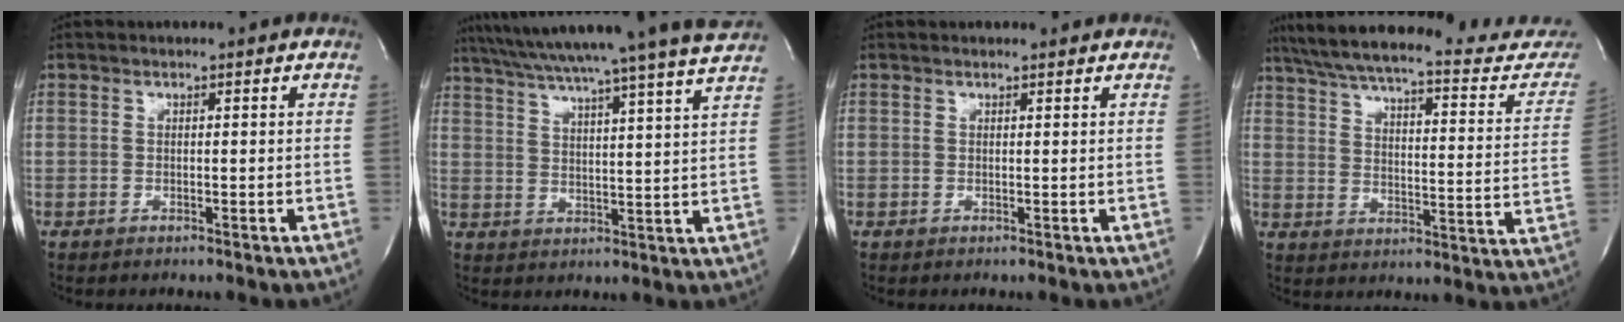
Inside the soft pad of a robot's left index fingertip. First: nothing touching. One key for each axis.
{"total": 23.0, "fx": 20.4, "fy": -2.2, "fz": 10.4, "tx": -0.177, "ty": -0.035, "tz": 0.274}
{"total": 1.8, "fx": 1.8, "fy": 0.2, "fz": 0.5, "tx": -0.011, "ty": 0.007, "tz": 0.016}
{"total": 28.6, "fx": 25.3, "fy": 4.4, "fz": 12.5, "tx": -0.193, "ty": -0.054, "tz": 0.316}